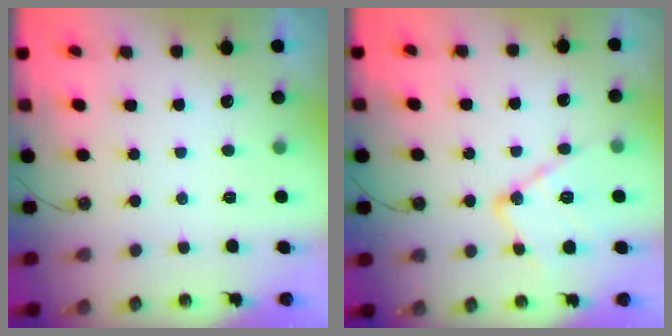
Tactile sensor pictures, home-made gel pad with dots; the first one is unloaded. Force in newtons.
{"total": 14.0, "press": 14.0, "slide": 1.1}